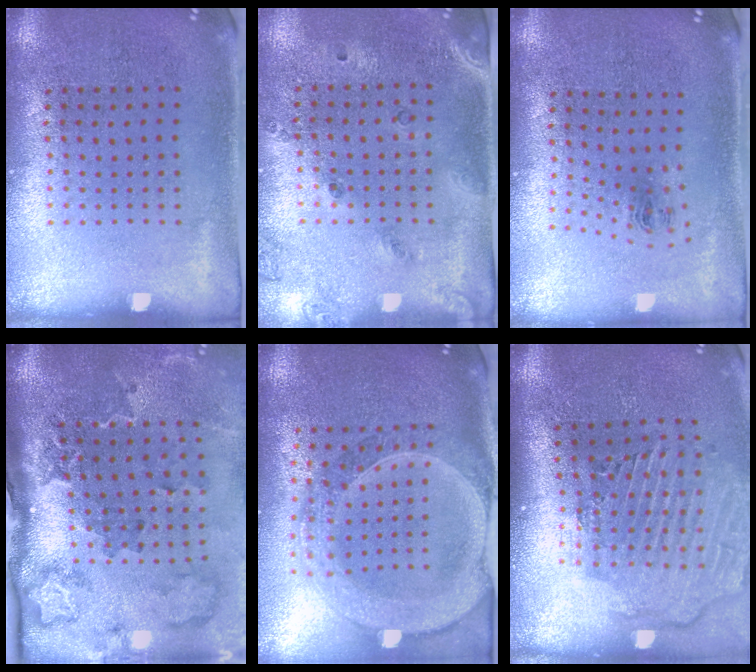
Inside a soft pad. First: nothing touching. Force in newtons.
{"total": 1.5, "press": 1.2, "slide": 0.9}
{"total": 1.0, "press": 0.4, "slide": 0.9}
{"total": 3.5, "press": 2.4, "slide": 2.6}
{"total": 2.8, "press": 2.4, "slide": 1.3}
{"total": 2.9, "press": 2.4, "slide": 1.7}